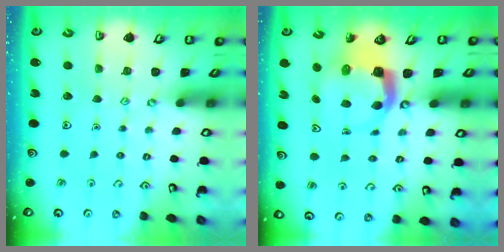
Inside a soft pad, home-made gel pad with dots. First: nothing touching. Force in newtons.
{"total": 5.1, "press": 5.1, "slide": 0.7}